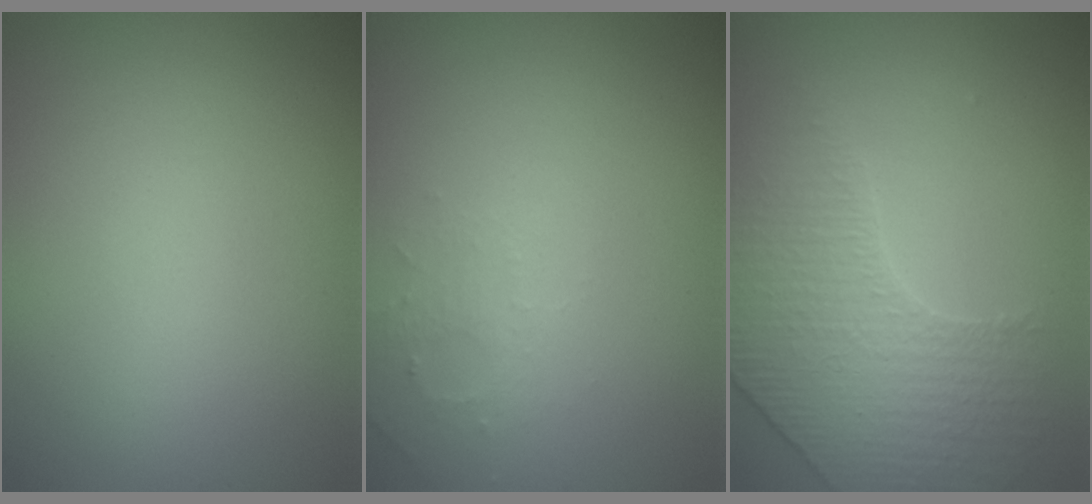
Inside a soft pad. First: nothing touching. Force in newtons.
{"total": 1.6, "press": 1.5, "slide": 0.4}
{"total": 3.9, "press": 3.5, "slide": 1.7}